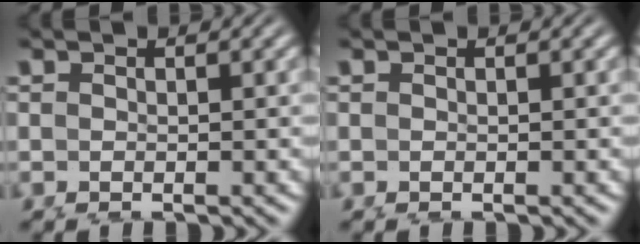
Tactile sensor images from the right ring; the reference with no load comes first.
{"total": 0.0}